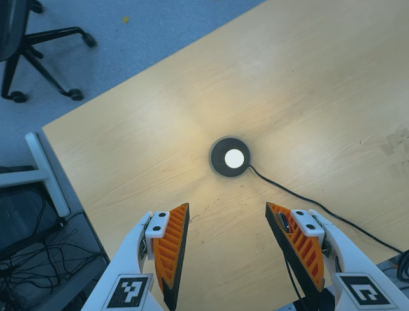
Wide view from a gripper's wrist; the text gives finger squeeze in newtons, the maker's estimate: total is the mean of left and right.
{"total": 0.0}